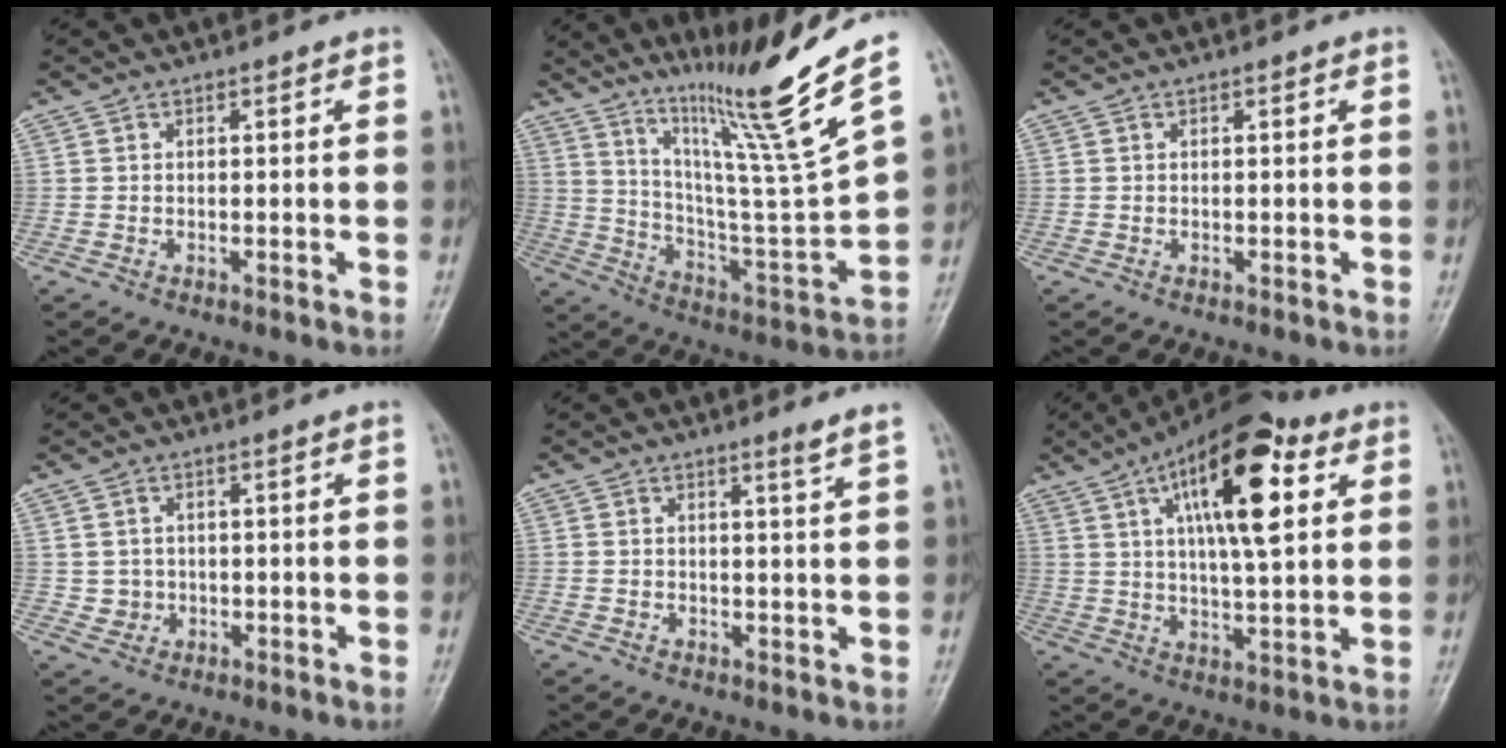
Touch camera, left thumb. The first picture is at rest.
{"total": 20.8, "force": [14.1, -1.1, 15.3], "torque": [-0.214, -0.098, 0.245]}
{"total": 0.0}
{"total": 2.0, "force": [0.1, 1.9, 0.4], "torque": [0.003, 0.001, 0.006]}
{"total": 1.7, "force": [1.3, -0.6, 1.0], "torque": [-0.016, -0.018, 0.021]}
{"total": 18.0, "force": [6.6, 6.6, 15.4], "torque": [-0.226, -0.005, 0.097]}